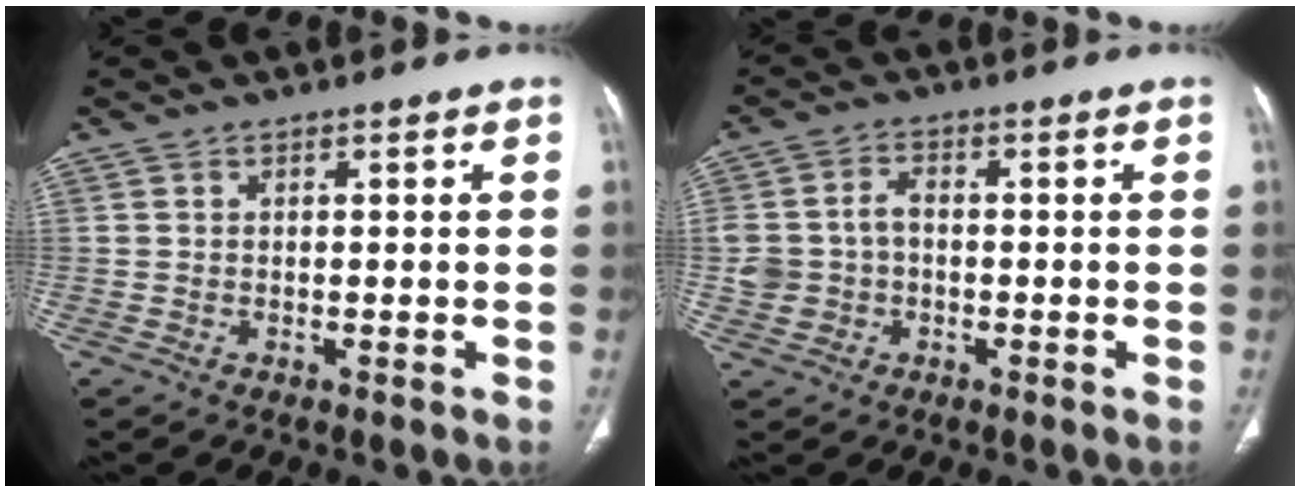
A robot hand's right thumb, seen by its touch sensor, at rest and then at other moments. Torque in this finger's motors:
{"motor_torque": [0.00, -0.01, 0.12, 0.50, 0.07]}